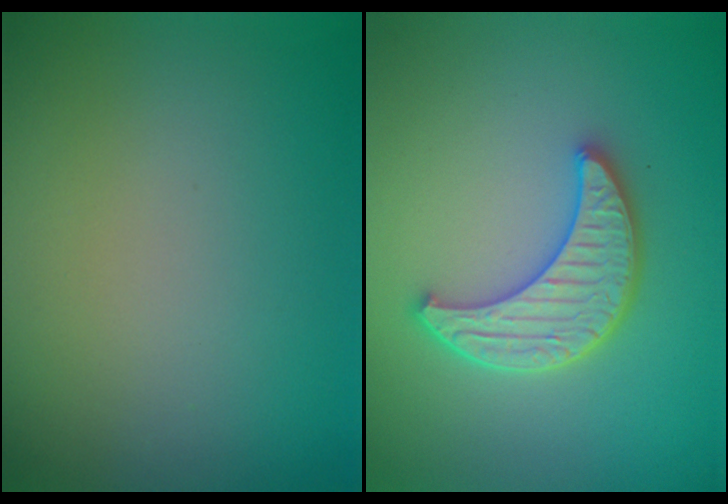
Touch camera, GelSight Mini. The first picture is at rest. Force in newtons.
{"total": 4.5, "press": 4.0, "slide": 2.1}